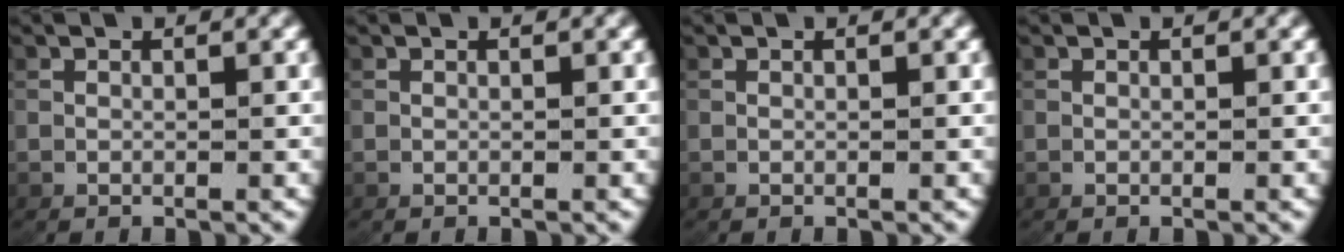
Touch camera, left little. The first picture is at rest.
{"total": 0.0}
{"total": 0.0}
{"total": 0.0}